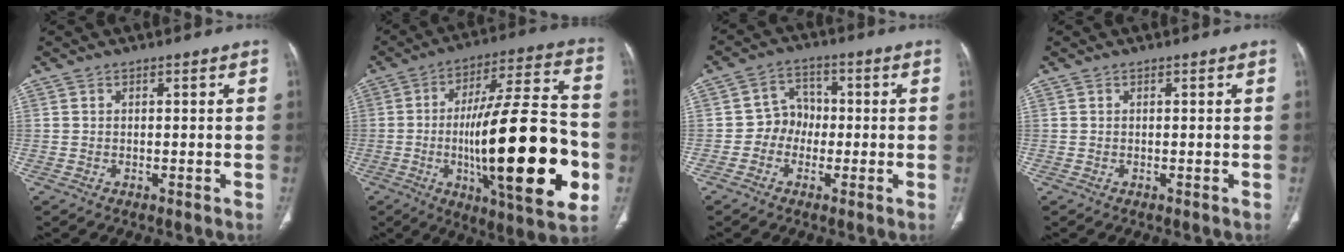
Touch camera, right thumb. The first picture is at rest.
{"total": 30.7, "force": [-6.0, 7.9, 29.1], "torque": [-0.443, 0.009, -0.083]}
{"total": 5.5, "force": [-1.2, 4.9, 2.2], "torque": [-0.004, 0.021, -0.034]}
{"total": 0.0}